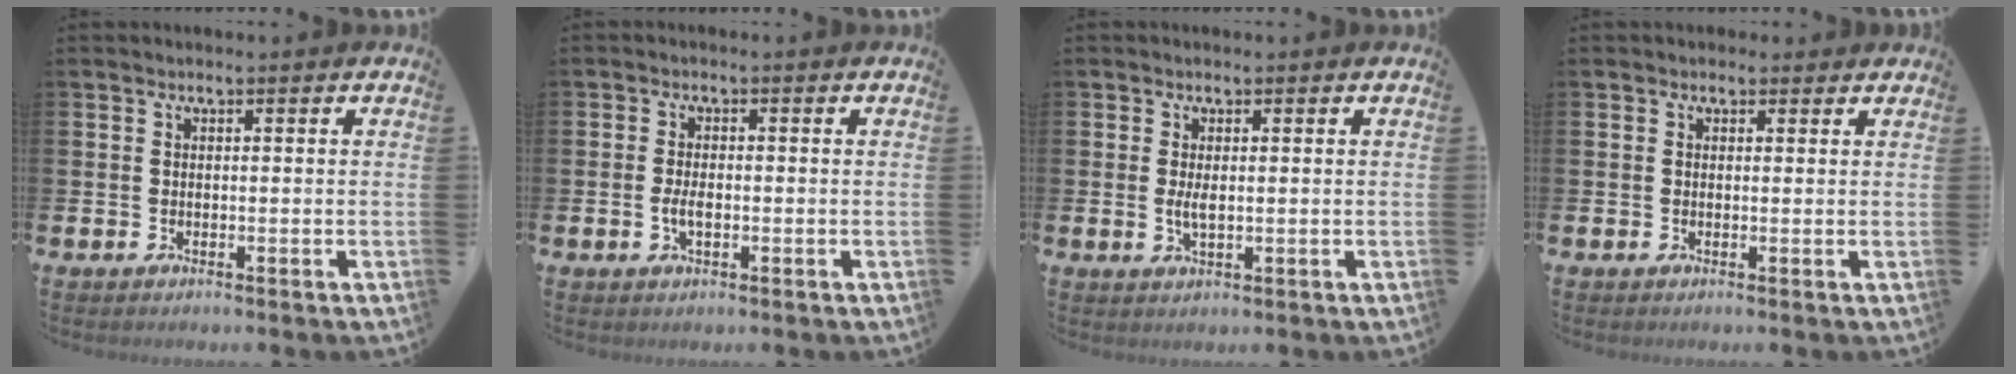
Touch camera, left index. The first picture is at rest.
{"total": 2.3, "force": [-0.4, 1.1, 1.9], "torque": [-0.032, 0.000, -0.009]}
{"total": 2.1, "force": [0.2, 0.8, 2.0], "torque": [-0.025, -0.003, -0.001]}
{"total": 0.9, "force": [0.6, 0.7, 0.1], "torque": [0.010, 0.004, 0.007]}